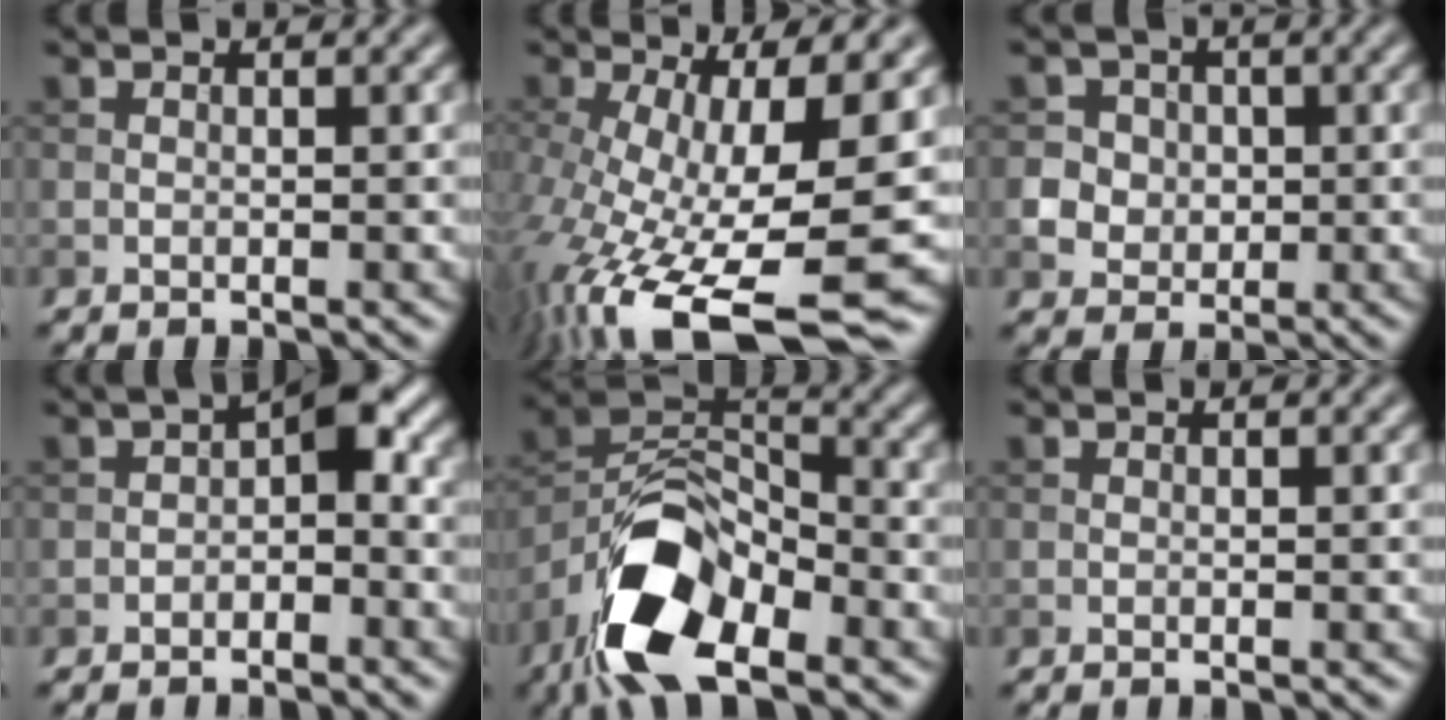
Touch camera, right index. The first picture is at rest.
{"total": 15.4, "force": [-4.1, 5.4, 13.9], "torque": [-0.266, -0.034, -0.053]}
{"total": 5.6, "force": [0.5, 5.4, 1.6], "torque": [-0.028, 0.027, 0.001]}
{"total": 3.1, "force": [-0.7, 1.5, 2.7], "torque": [-0.030, 0.012, -0.017]}
{"total": 11.2, "force": [-6.5, 5.1, 7.5], "torque": [-0.139, 0.000, -0.128]}
{"total": 0.0}